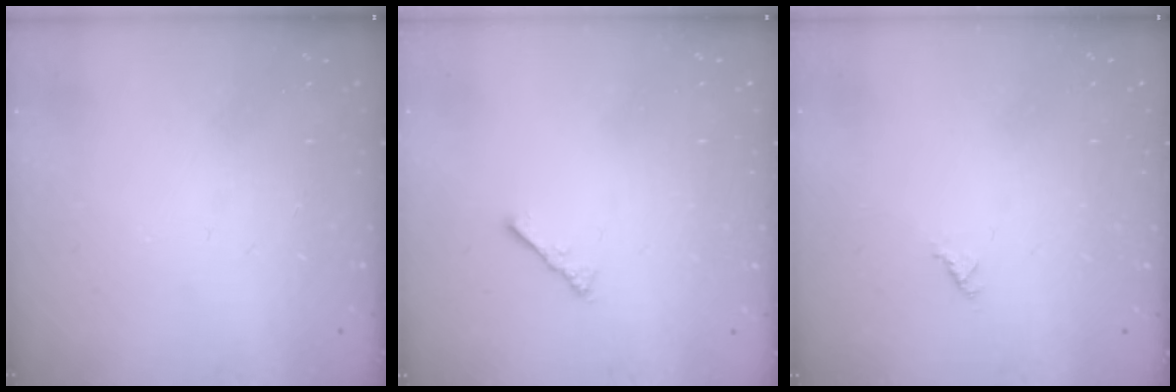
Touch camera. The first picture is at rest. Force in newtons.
{"total": 2.2, "press": 2.1, "slide": 0.5}
{"total": 0.6, "press": 0.6, "slide": 0.2}